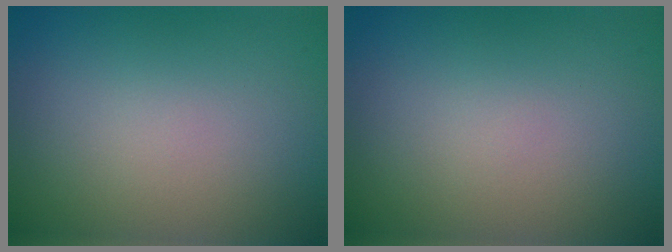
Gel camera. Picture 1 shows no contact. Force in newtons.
{"total": 0.0}